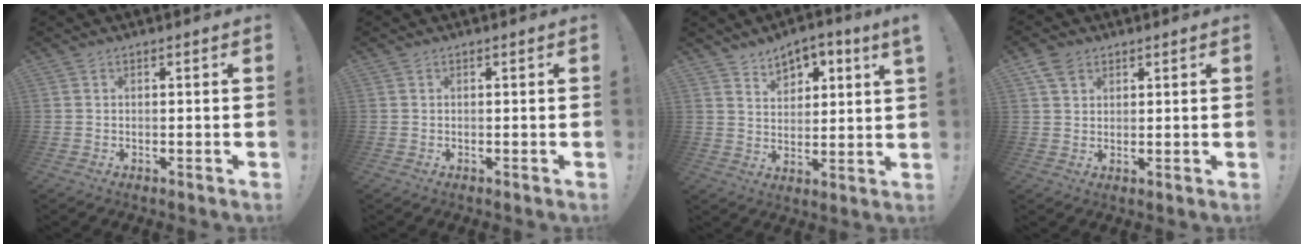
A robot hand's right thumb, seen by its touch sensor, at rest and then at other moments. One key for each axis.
{"total": 0.0}
{"total": 6.5, "fx": 5.1, "fy": 2.8, "fz": 3.0, "tx": -0.038, "ty": -0.029, "tz": 0.089}
{"total": 4.5, "fx": 2.7, "fy": 3.2, "fz": 1.6, "tx": -0.023, "ty": -0.010, "tz": 0.052}